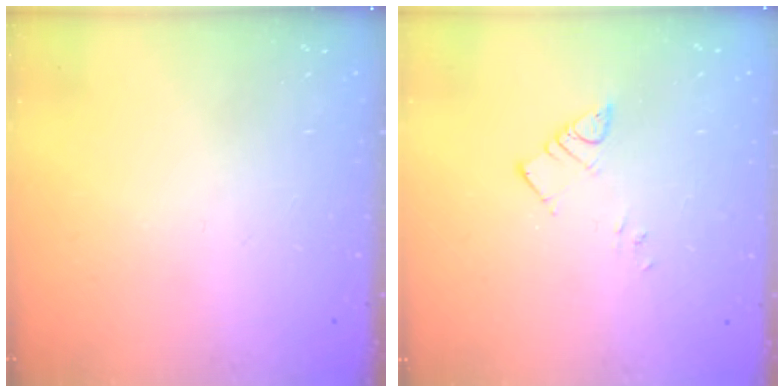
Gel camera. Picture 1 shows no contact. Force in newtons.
{"total": 3.4, "press": 3.4, "slide": 0.3}